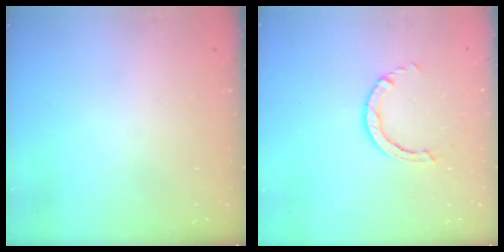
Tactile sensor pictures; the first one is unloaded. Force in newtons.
{"total": 2.6, "press": 2.6, "slide": 0.3}